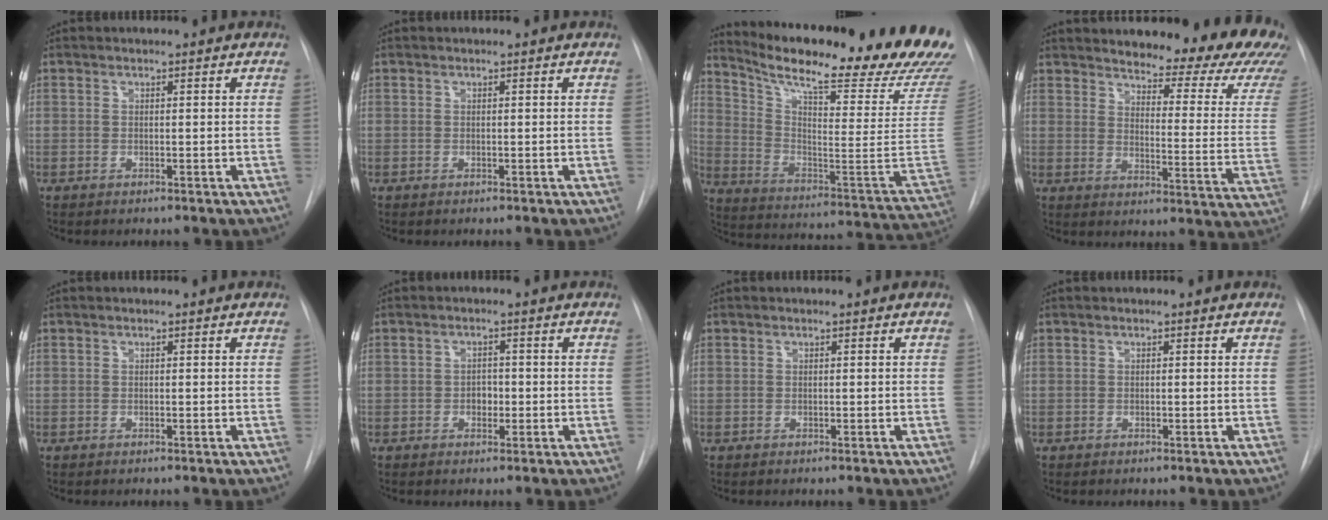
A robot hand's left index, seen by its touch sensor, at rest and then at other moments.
{"total": 0.0}
{"total": 31.0, "force": [25.5, 2.3, 17.6], "torque": [-0.263, -0.086, 0.343]}
{"total": 22.0, "force": [19.4, 3.2, 9.8], "torque": [-0.127, -0.091, 0.221]}
{"total": 0.0}
{"total": 2.0, "force": [-0.5, 1.4, 1.2], "torque": [-0.015, 0.006, -0.006]}
{"total": 0.0}
{"total": 0.0}